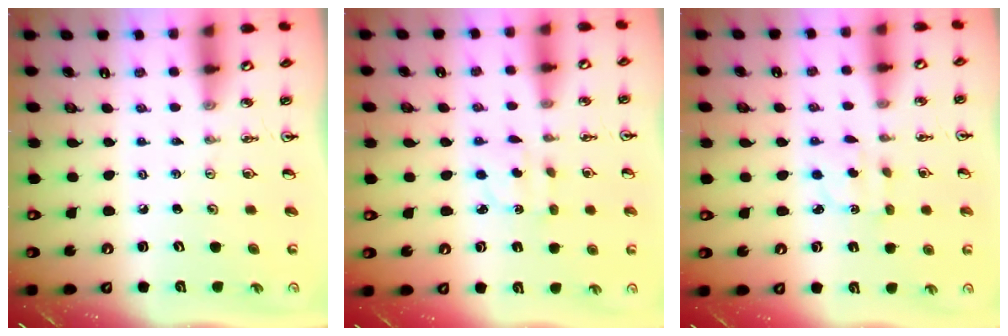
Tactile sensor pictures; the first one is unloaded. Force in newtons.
{"total": 2.7, "press": 2.6, "slide": 0.6}
{"total": 2.7, "press": 2.6, "slide": 0.6}